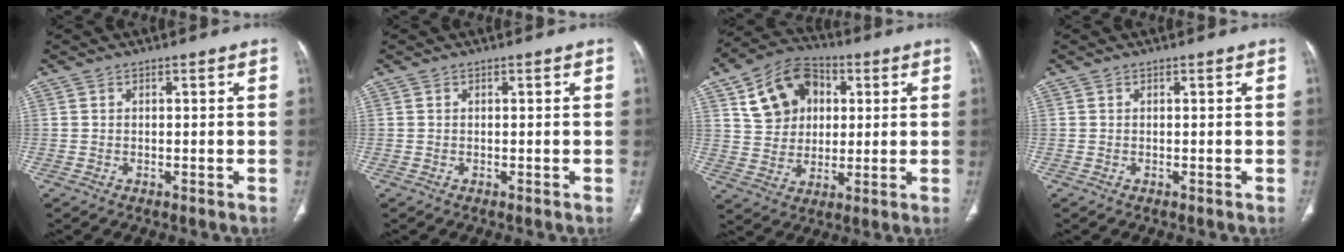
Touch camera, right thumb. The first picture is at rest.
{"total": 0.0}
{"total": 14.4, "force": [4.7, 11.0, 8.0], "torque": [-0.105, 0.005, 0.077]}
{"total": 0.0}